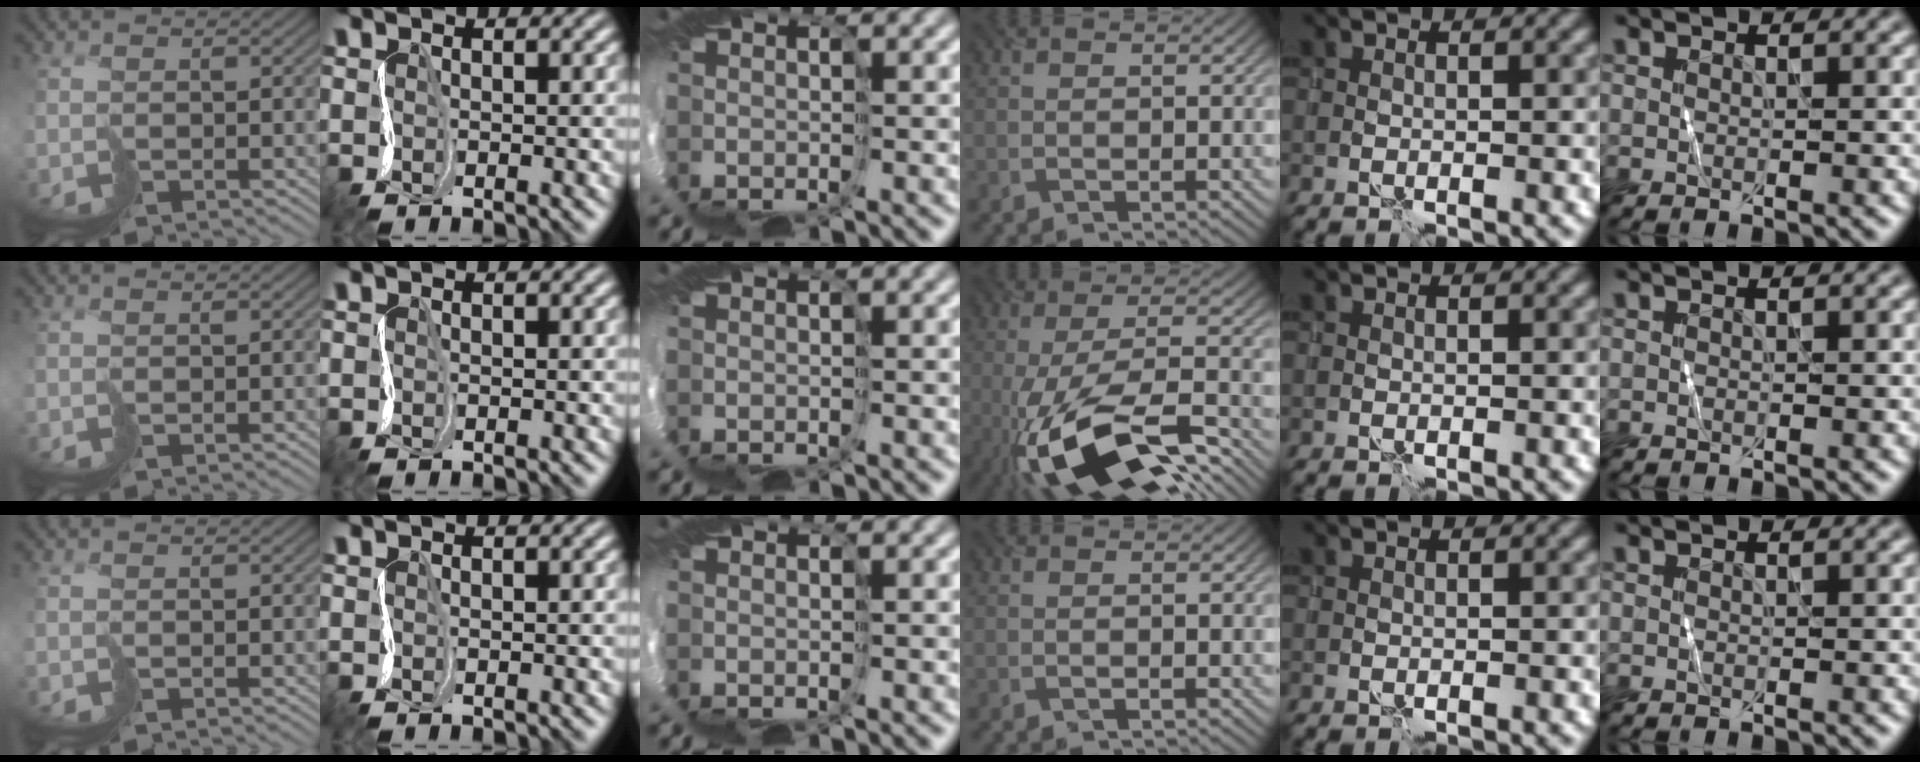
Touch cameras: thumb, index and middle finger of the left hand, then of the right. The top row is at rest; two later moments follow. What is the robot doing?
{"motion": "cut", "object": "paper bag"}